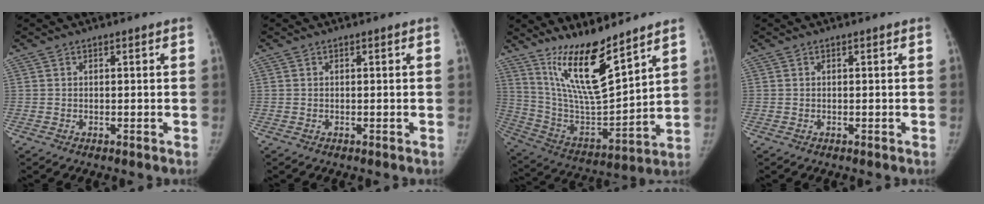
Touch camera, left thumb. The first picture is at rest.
{"total": 0.0}
{"total": 17.1, "force": [12.1, 3.8, 11.5], "torque": [-0.184, -0.081, 0.239]}
{"total": 0.0}